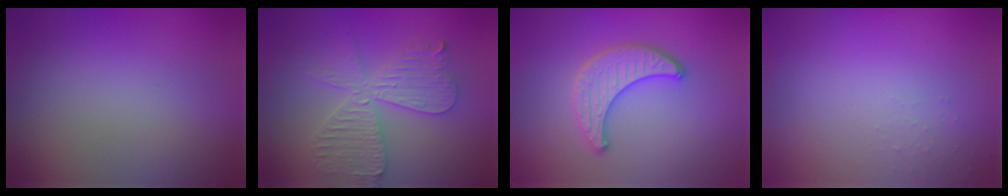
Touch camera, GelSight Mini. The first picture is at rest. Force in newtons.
{"total": 5.7, "press": 5.6, "slide": 0.7}
{"total": 3.3, "press": 3.3, "slide": 0.2}
{"total": 0.7, "press": 0.7, "slide": 0.1}